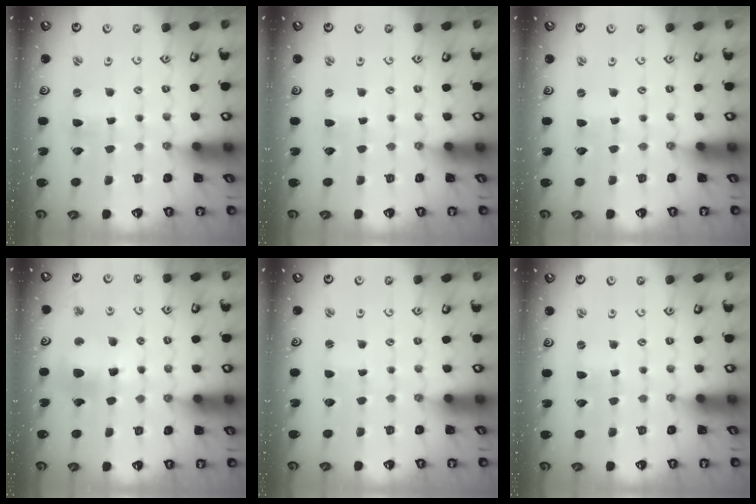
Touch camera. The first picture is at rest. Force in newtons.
{"total": 0.0}
{"total": 0.0}
{"total": 11.7, "press": 11.5, "slide": 1.8}
{"total": 0.0}
{"total": 0.0}